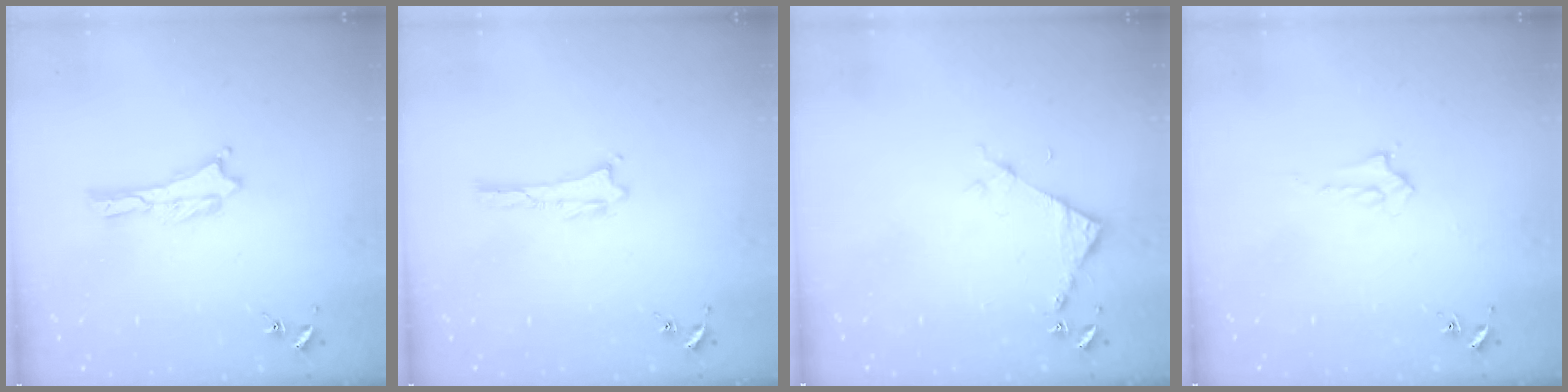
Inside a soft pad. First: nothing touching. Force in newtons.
{"total": 0.0}
{"total": 4.1, "press": 4.1, "slide": 0.3}
{"total": 2.0, "press": 2.0, "slide": 0.2}